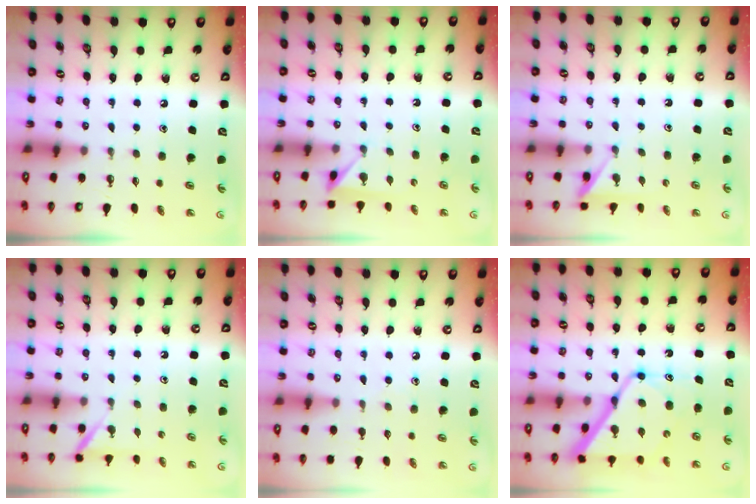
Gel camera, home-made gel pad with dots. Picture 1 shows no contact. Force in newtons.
{"total": 2.8, "press": 2.8, "slide": 0.5}
{"total": 5.2, "press": 5.2, "slide": 0.4}
{"total": 3.6, "press": 3.6, "slide": 0.3}
{"total": 4.0, "press": 4.0, "slide": 0.6}
{"total": 14.0, "press": 14.0, "slide": 1.1}